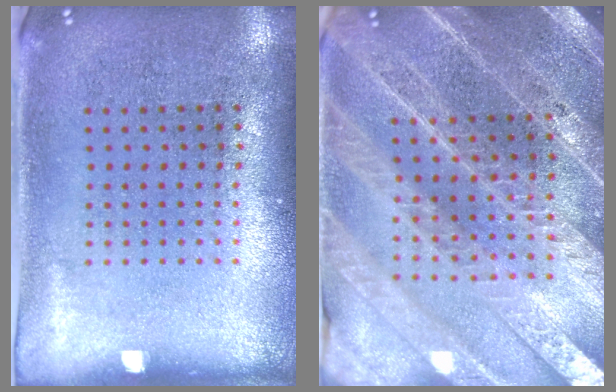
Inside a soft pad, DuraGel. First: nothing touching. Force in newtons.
{"total": 4.4, "press": 3.9, "slide": 2.0}